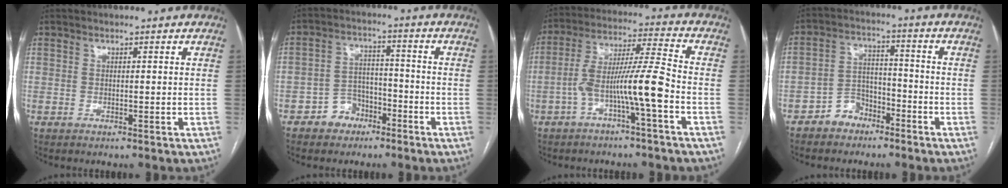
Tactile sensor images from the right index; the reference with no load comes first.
{"total": 5.7, "force": [-3.5, 4.3, 1.5], "torque": [-0.027, 0.018, -0.055]}
{"total": 10.4, "force": [-3.7, -0.1, 9.7], "torque": [-0.184, 0.026, -0.066]}
{"total": 5.8, "force": [-4.0, 3.9, 1.6], "torque": [-0.027, 0.018, -0.070]}